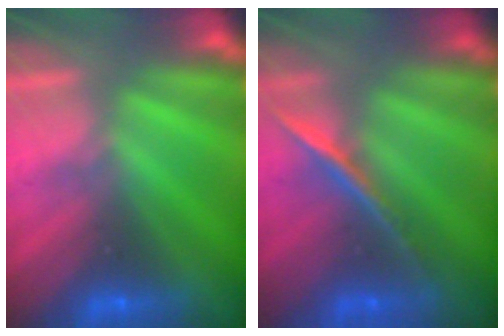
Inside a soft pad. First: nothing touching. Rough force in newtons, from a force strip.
{"total": 1.9}